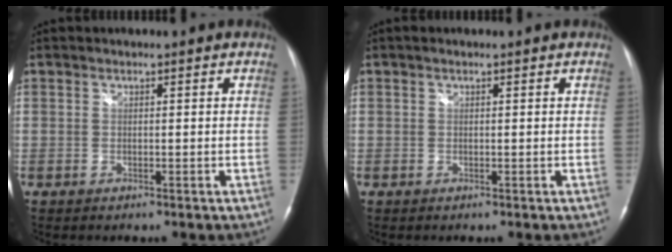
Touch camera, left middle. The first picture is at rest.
{"total": 0.0}